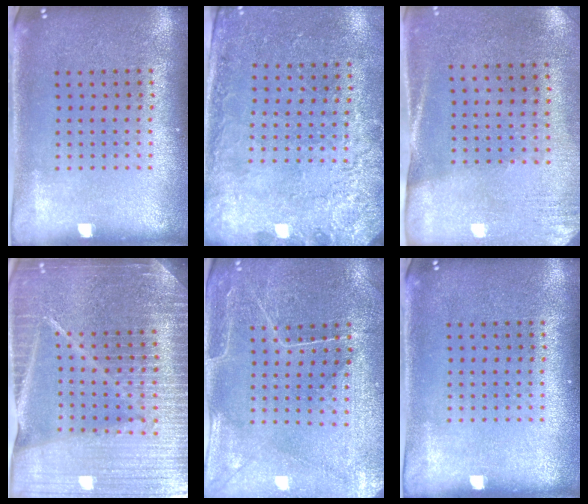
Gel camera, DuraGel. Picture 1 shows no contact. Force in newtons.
{"total": 2.6, "press": 2.3, "slide": 1.2}
{"total": 2.6, "press": 2.3, "slide": 1.3}
{"total": 6.1, "press": 5.3, "slide": 2.9}
{"total": 0.7, "press": 0.5, "slide": 0.4}
{"total": 0.0}